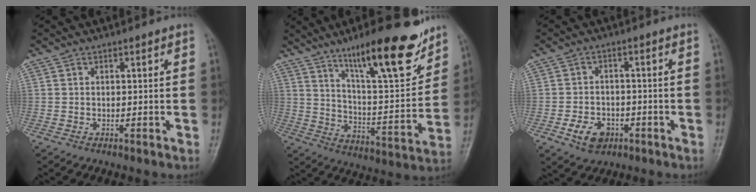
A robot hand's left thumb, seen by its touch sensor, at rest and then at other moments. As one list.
[{"total": 19.7, "force": [13.4, 4.8, 13.7], "torque": [-0.174, -0.075, 0.217]}, {"total": 6.0, "force": [-2.6, 4.4, 3.1], "torque": [-0.039, 0.015, -0.039]}]